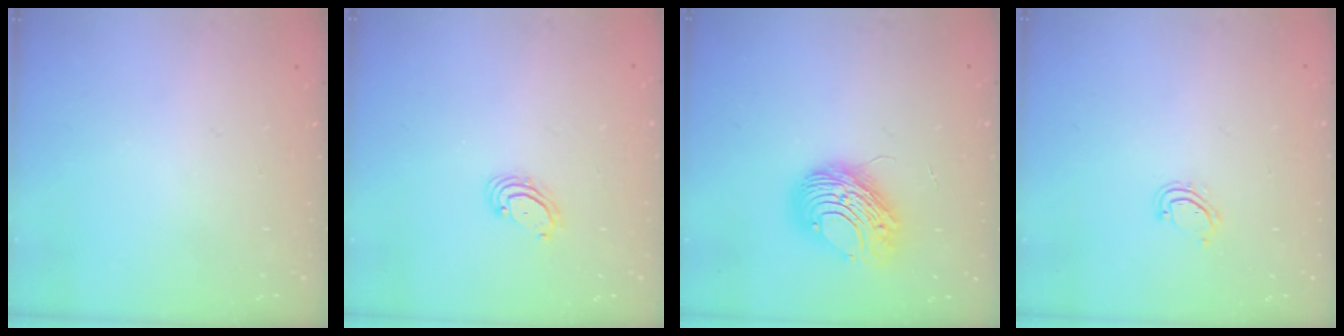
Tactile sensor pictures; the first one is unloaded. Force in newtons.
{"total": 2.7, "press": 2.7, "slide": 0.3}
{"total": 9.7, "press": 9.7, "slide": 1.2}
{"total": 3.7, "press": 3.7, "slide": 0.3}